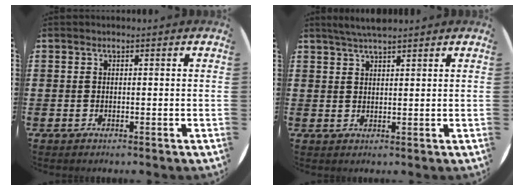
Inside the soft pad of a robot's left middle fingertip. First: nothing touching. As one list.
[{"total": 3.0, "force": [2.8, 0.2, 1.2], "torque": [-0.027, 0.000, 0.050]}]